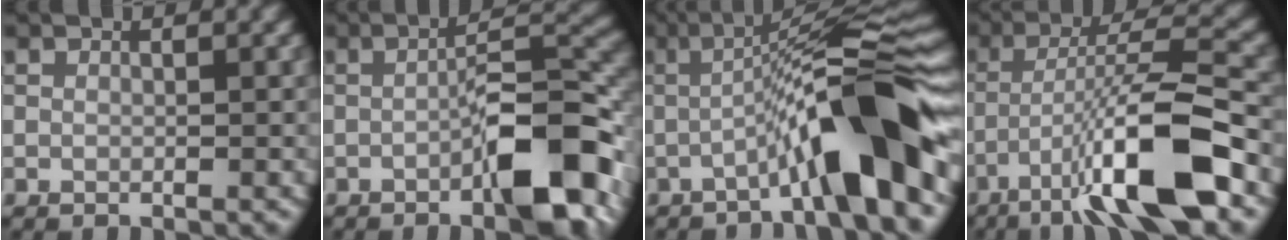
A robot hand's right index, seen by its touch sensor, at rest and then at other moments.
{"total": 9.0, "force": [-3.6, 2.3, 8.0], "torque": [-0.111, 0.019, -0.061]}
{"total": 10.2, "force": [-3.3, 1.3, 9.6], "torque": [-0.130, 0.027, -0.065]}
{"total": 10.7, "force": [-5.7, 1.8, 8.9], "torque": [-0.149, 0.013, -0.105]}